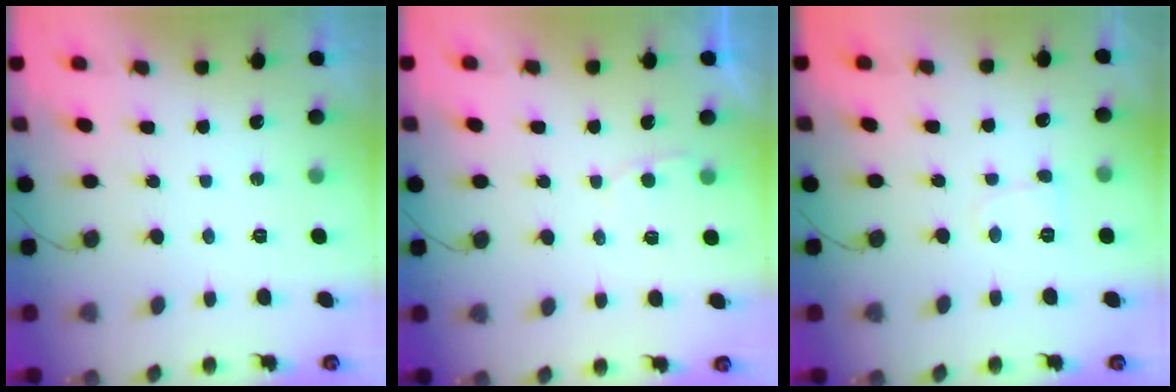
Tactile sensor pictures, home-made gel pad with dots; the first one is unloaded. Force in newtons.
{"total": 2.3, "press": 2.3, "slide": 0.3}
{"total": 3.8, "press": 3.7, "slide": 0.4}